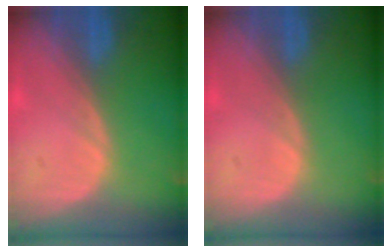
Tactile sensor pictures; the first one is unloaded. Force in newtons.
{"total": 0.0}